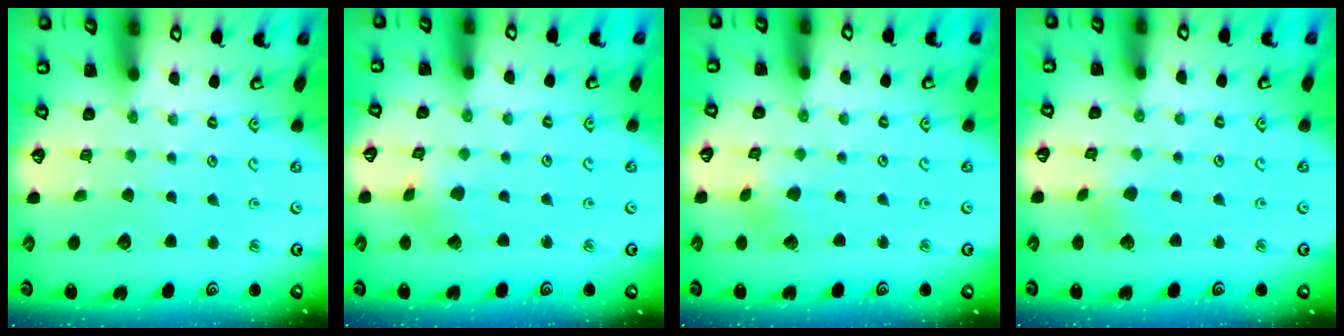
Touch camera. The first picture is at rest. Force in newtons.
{"total": 2.2, "press": 2.2, "slide": 0.2}
{"total": 2.5, "press": 2.5, "slide": 0.2}
{"total": 2.4, "press": 2.4, "slide": 0.6}